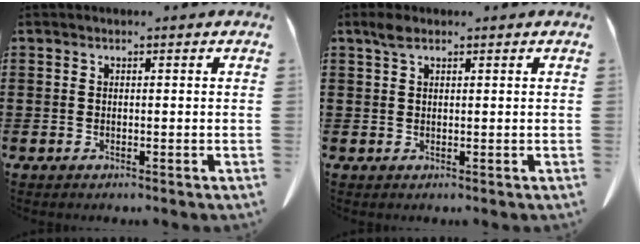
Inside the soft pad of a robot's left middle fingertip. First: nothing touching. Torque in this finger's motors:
{"motor_torque": [1.15, 0.99, 0.19, 0.07]}